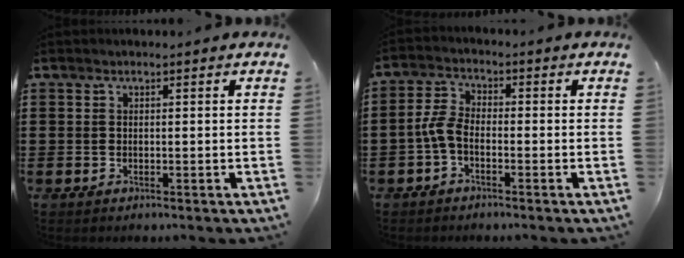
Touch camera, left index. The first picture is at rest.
{"total": 4.0, "force": [-1.7, 2.0, 3.0], "torque": [-0.082, 0.002, -0.039]}